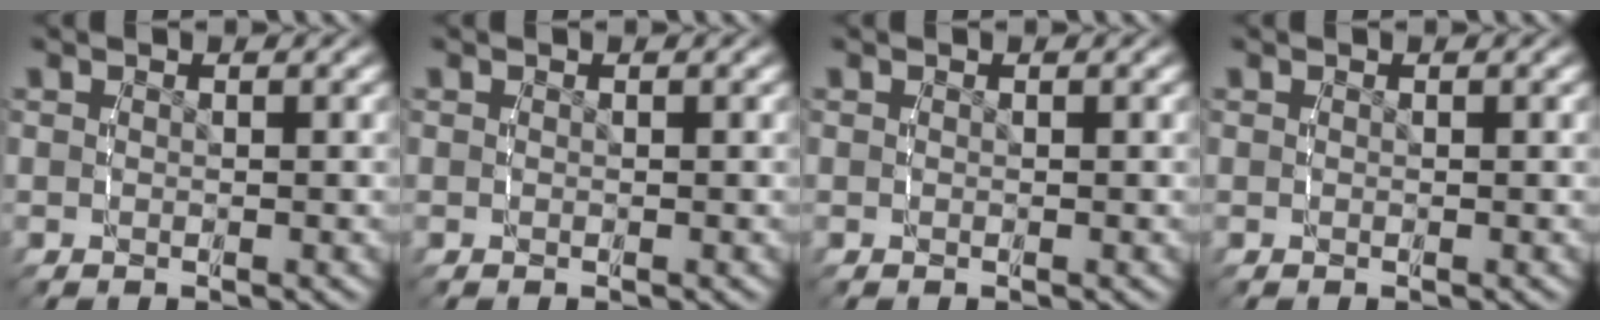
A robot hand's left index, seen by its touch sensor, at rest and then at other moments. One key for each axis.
{"total": 0.0}
{"total": 0.0}
{"total": 0.0}